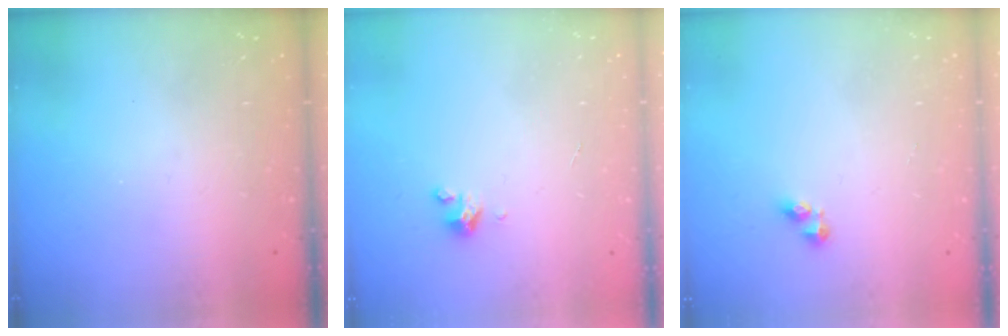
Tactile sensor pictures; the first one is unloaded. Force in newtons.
{"total": 1.7, "press": 1.7, "slide": 0.3}
{"total": 4.0, "press": 4.0, "slide": 0.5}